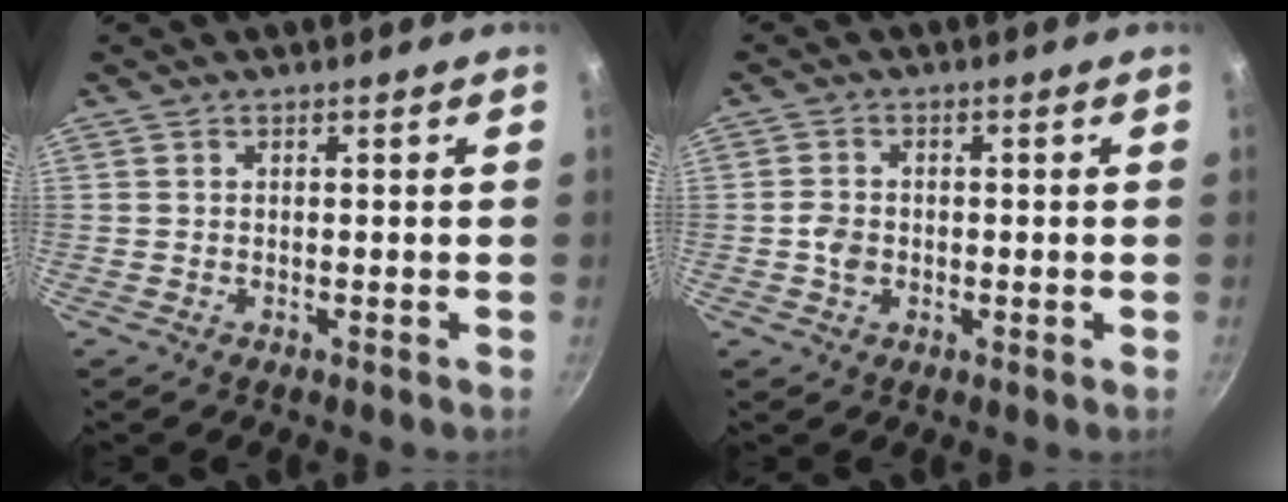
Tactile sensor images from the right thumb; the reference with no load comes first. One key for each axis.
{"total": 3.2, "fx": -0.6, "fy": 2.5, "fz": 1.9, "tx": -0.033, "ty": 0.011, "tz": -0.014}